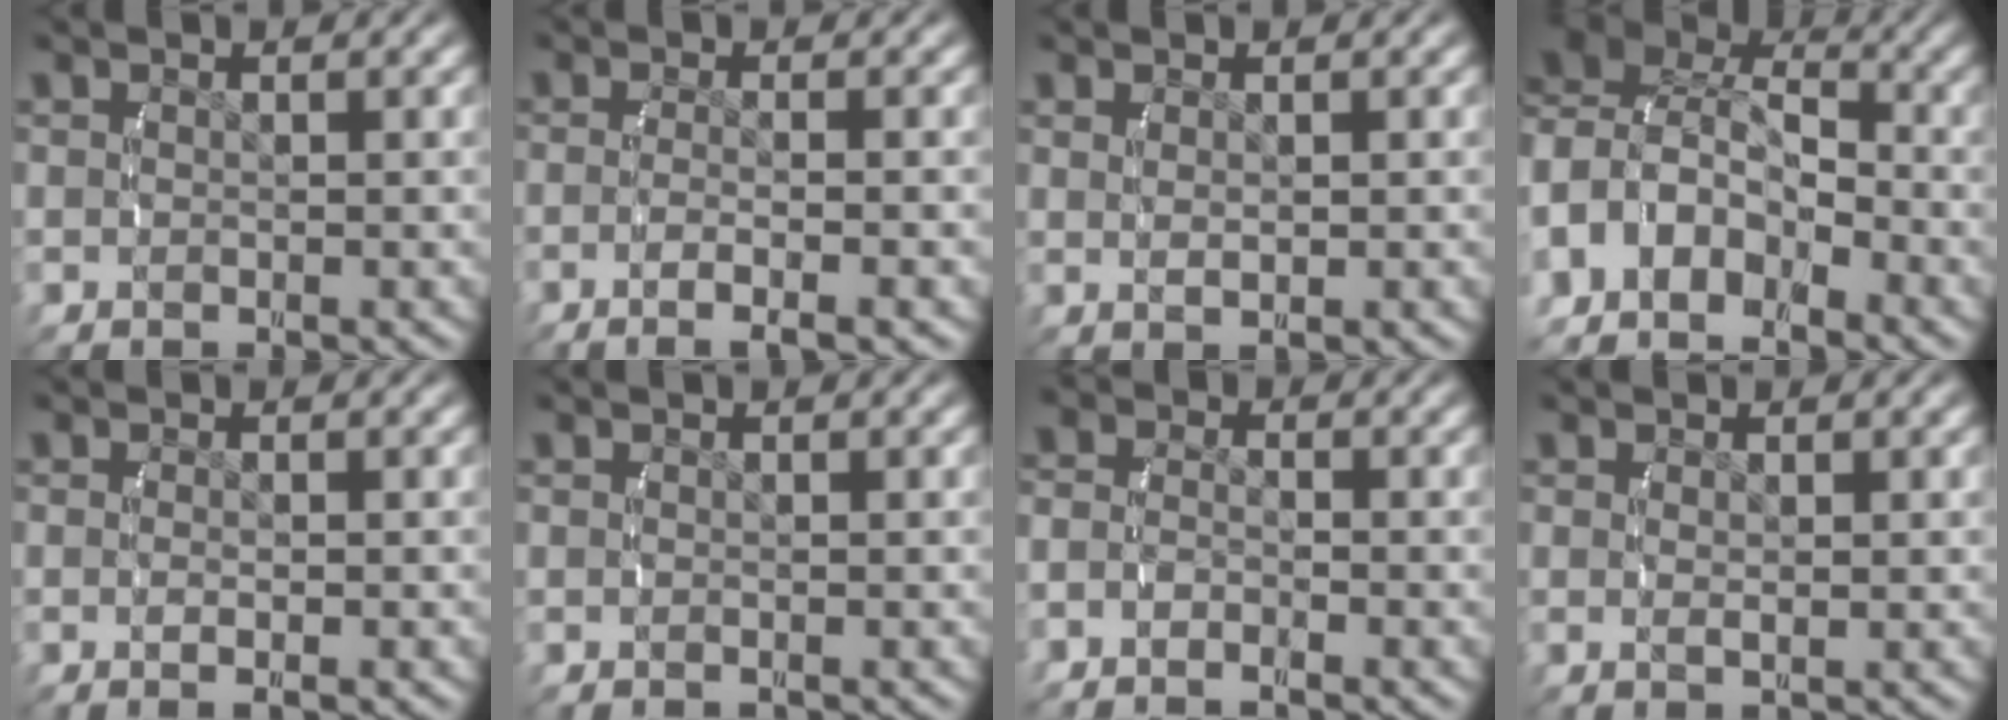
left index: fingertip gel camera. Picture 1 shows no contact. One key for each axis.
{"total": 3.5, "fx": -2.2, "fy": 0.1, "fz": 2.7, "tx": -0.052, "ty": -0.009, "tz": -0.031}
{"total": 1.0, "fx": 0.3, "fy": -0.4, "fz": 0.9, "tx": -0.018, "ty": -0.007, "tz": 0.015}
{"total": 8.8, "fx": -1.0, "fy": 7.2, "fz": 5.1, "tx": -0.125, "ty": -0.018, "tz": -0.019}
{"total": 1.1, "fx": -0.5, "fy": -0.1, "fz": 1.0, "tx": -0.020, "ty": -0.005, "tz": -0.006}
{"total": 0.0}
{"total": 2.2, "fx": -1.4, "fy": 1.6, "fz": 0.6, "tx": -0.025, "ty": -0.013, "tz": -0.025}
{"total": 0.8, "fx": 0.2, "fy": -0.3, "fz": 0.7, "tx": -0.016, "ty": -0.009, "tz": 0.009}